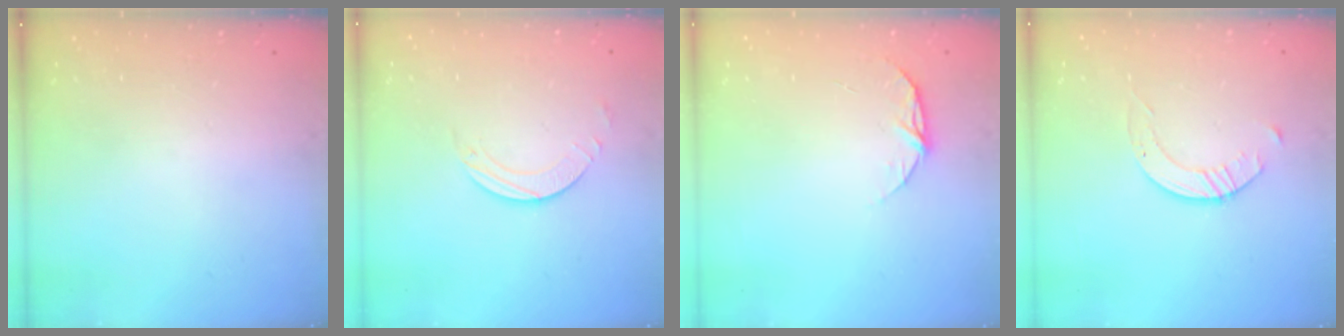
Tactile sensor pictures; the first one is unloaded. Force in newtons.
{"total": 2.5, "press": 2.5, "slide": 0.2}
{"total": 6.6, "press": 6.5, "slide": 0.6}
{"total": 2.6, "press": 2.6, "slide": 0.3}